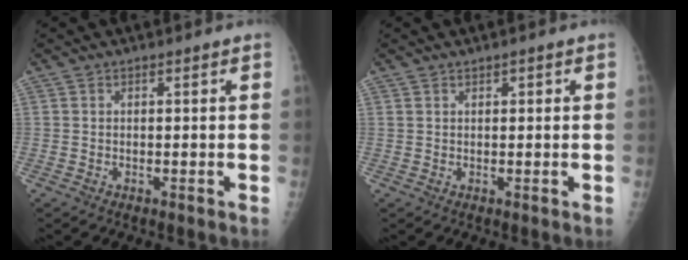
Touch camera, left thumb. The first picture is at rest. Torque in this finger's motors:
{"motor_torque": [0.11, -0.50, -0.19, -0.07, -0.05]}